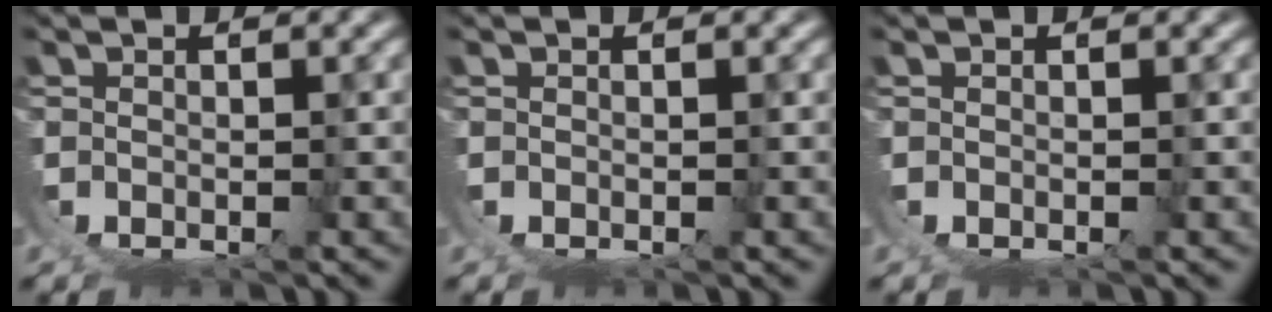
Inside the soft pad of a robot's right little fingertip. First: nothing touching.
{"total": 0.0}
{"total": 0.0}